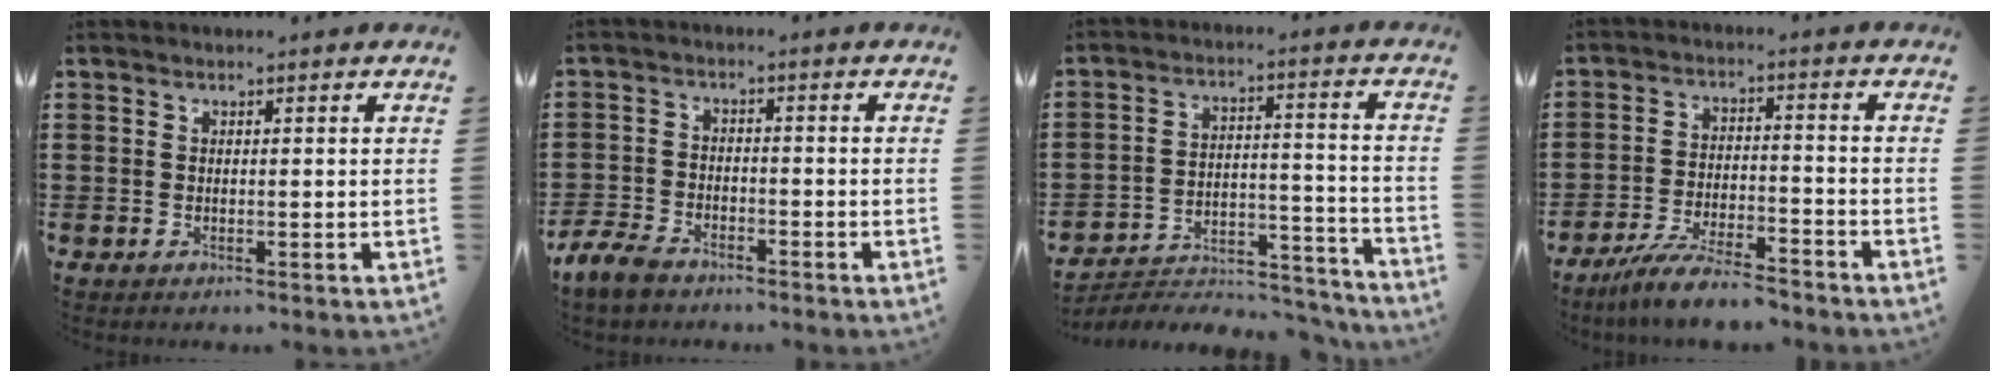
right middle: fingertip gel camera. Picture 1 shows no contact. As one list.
[{"total": 4.7, "force": [-4.0, 1.9, 1.7], "torque": [-0.057, -0.001, -0.087]}, {"total": 4.9, "force": [-4.7, 1.1, 1.0], "torque": [-0.017, 0.008, -0.097]}, {"total": 7.0, "force": [-6.4, 0.6, 2.8], "torque": [-0.059, 0.003, -0.123]}]